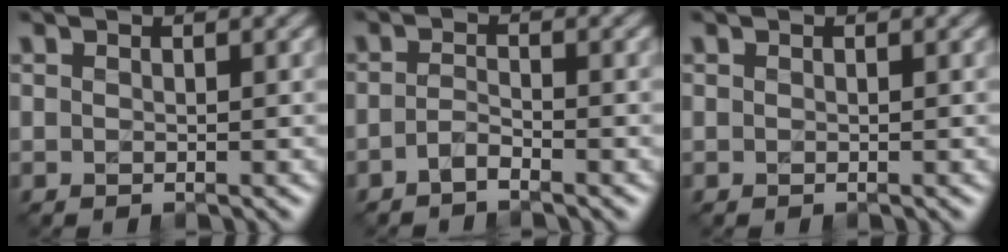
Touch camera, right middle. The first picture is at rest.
{"total": 1.4, "force": [-1.1, 0.3, 0.8], "torque": [-0.019, 0.002, -0.024]}
{"total": 0.0}